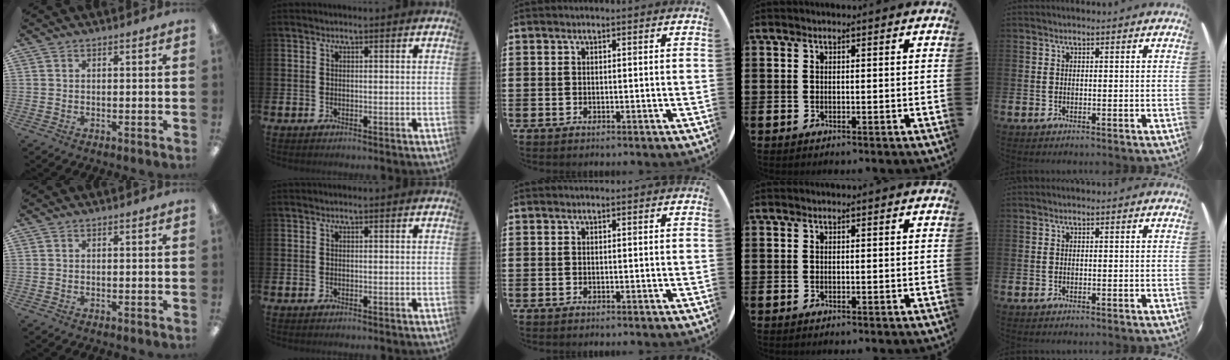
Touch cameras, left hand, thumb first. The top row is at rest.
{}